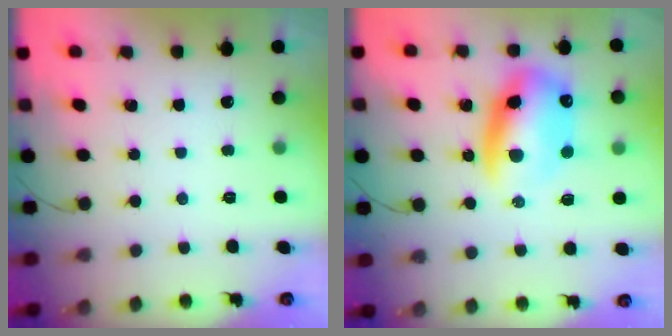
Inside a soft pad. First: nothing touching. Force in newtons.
{"total": 15.3, "press": 14.7, "slide": 4.1}